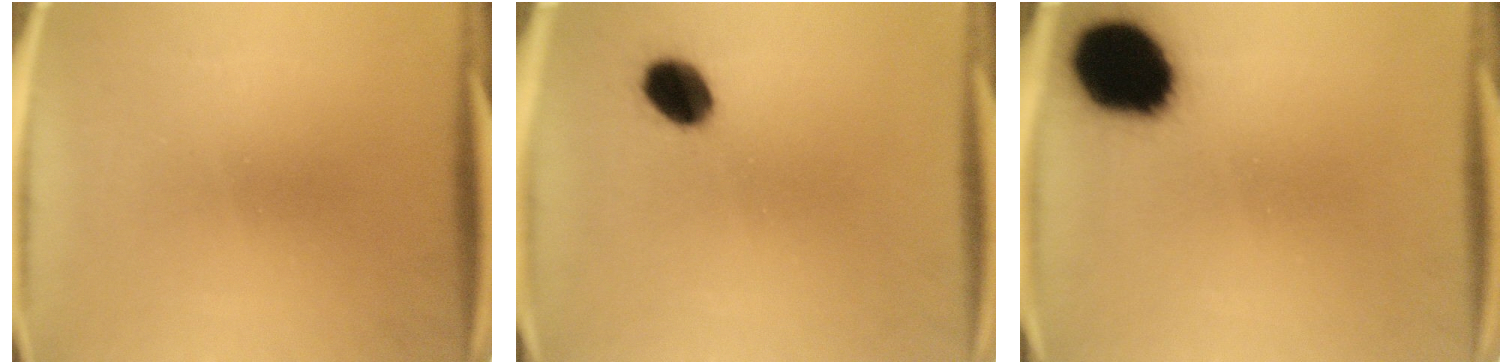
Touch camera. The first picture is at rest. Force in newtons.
{"total": 7.0}
{"total": 18.7}